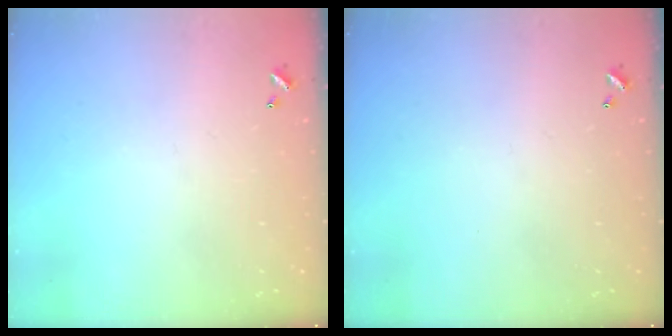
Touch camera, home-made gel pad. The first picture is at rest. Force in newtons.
{"total": 0.0}